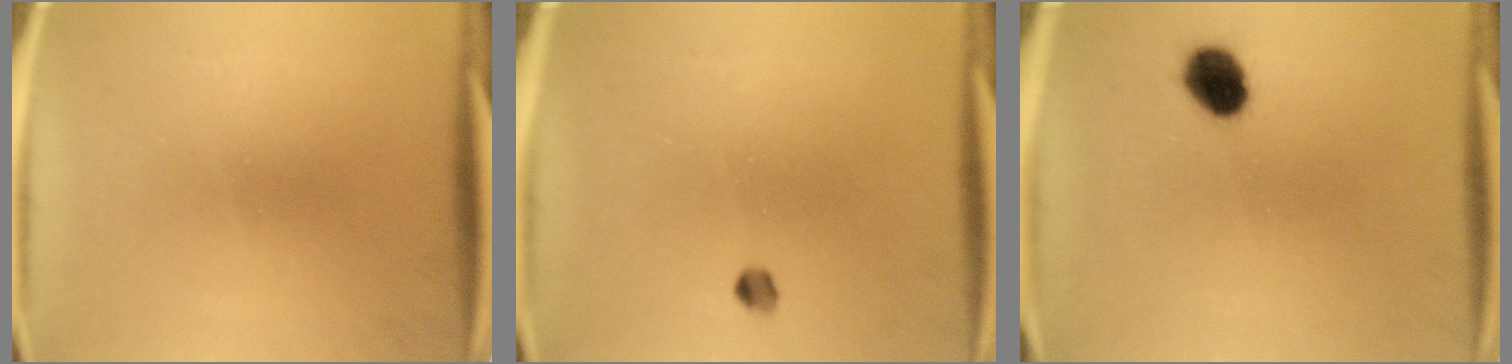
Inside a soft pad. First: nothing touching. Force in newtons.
{"total": 1.7}
{"total": 7.0}